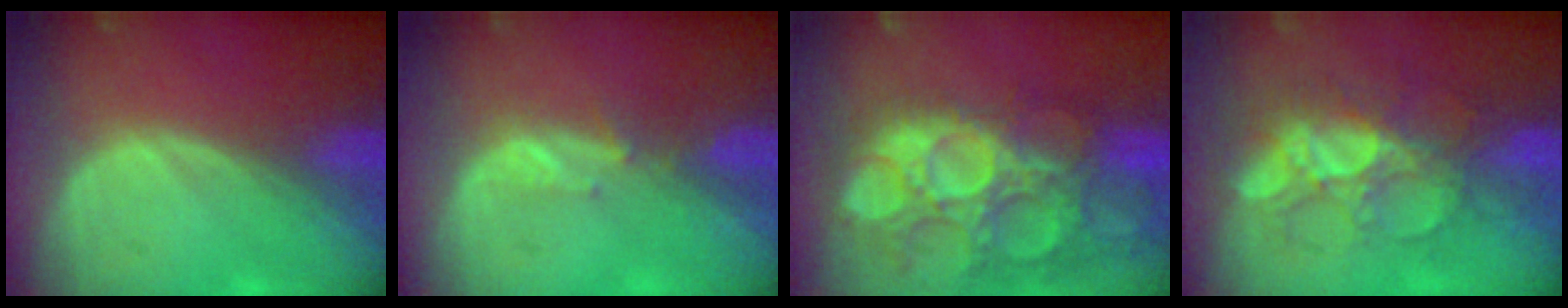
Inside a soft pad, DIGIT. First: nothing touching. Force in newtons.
{"total": 1.9, "press": 1.8, "slide": 0.7}
{"total": 14.5, "press": 12.8, "slide": 6.9}
{"total": 9.5, "press": 8.5, "slide": 4.2}